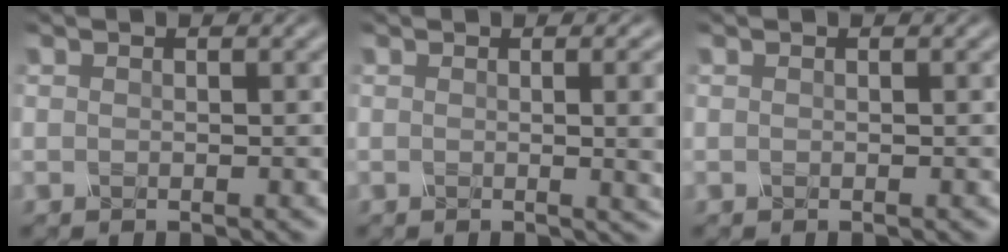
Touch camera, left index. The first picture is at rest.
{"total": 7.0, "force": [0.3, 3.0, 6.3], "torque": [-0.030, 0.009, 0.003]}
{"total": 0.0}